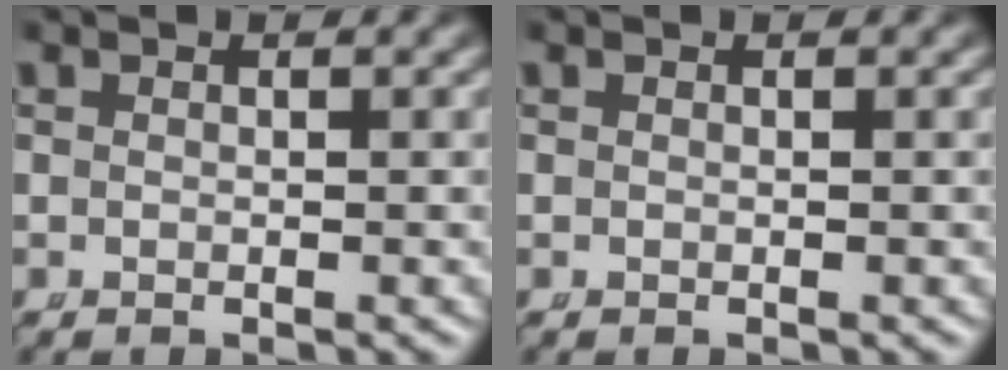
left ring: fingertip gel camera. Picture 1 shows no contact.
{"total": 0.0}